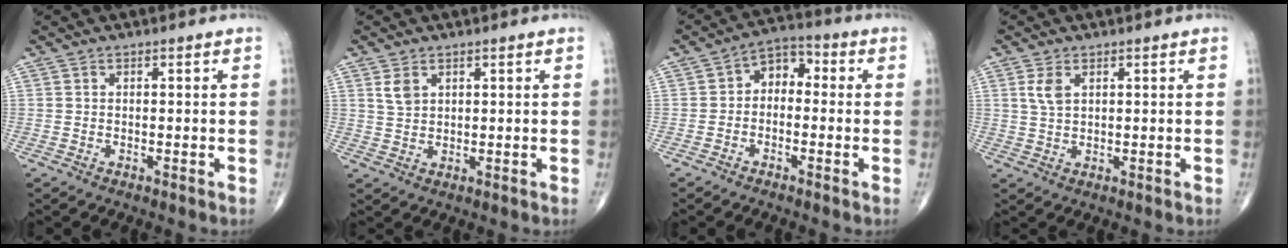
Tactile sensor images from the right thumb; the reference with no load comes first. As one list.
[{"total": 2.9, "force": [1.5, 1.9, 1.7], "torque": [-0.028, -0.006, 0.034]}, {"total": 5.9, "force": [-0.4, 4.2, 4.1], "torque": [-0.038, 0.031, -0.024]}, {"total": 3.2, "force": [1.3, 1.7, 2.4], "torque": [-0.047, -0.001, 0.031]}]